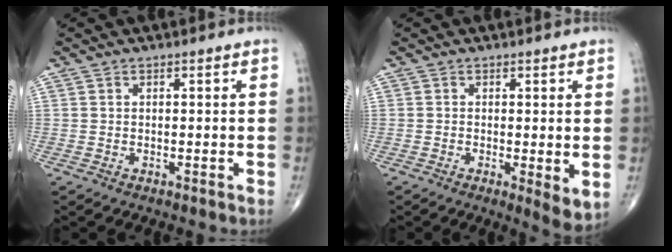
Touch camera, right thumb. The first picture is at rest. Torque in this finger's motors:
{"motor_torque": [-0.05, 0.15, -0.21, -0.03, -0.02]}